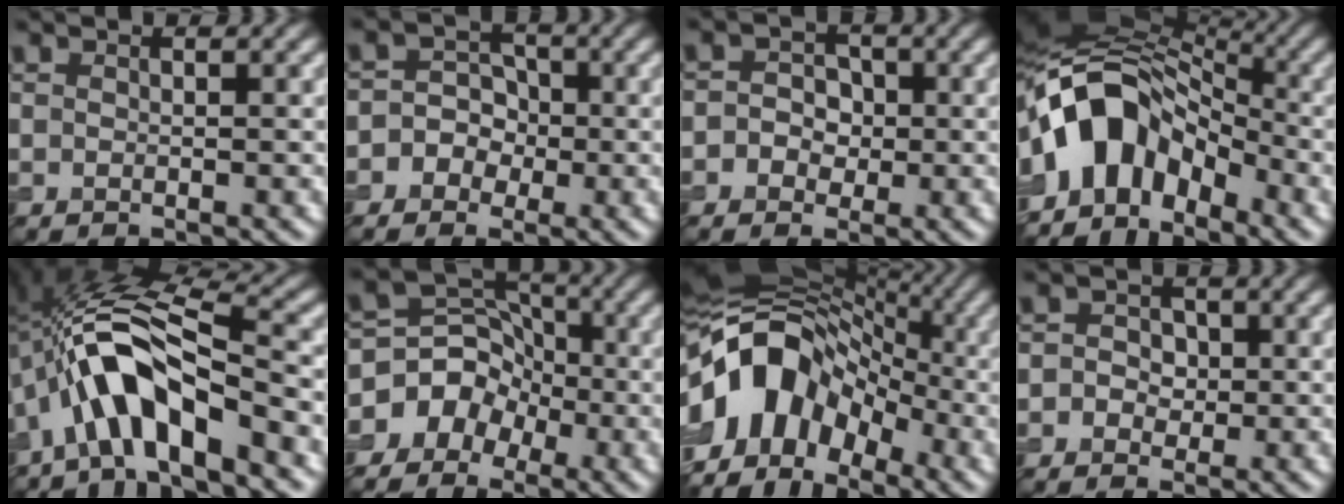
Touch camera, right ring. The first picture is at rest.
{"total": 4.0, "force": [-1.4, 3.6, 0.7], "torque": [0.022, 0.017, -0.042]}
{"total": 2.4, "force": [-0.4, 2.3, 0.8], "torque": [0.010, 0.009, -0.023]}
{"total": 11.1, "force": [-3.3, 7.3, 7.6], "torque": [-0.126, 0.023, -0.073]}
{"total": 9.1, "force": [-3.6, 3.0, 7.8], "torque": [-0.140, 0.022, -0.072]}
{"total": 6.5, "force": [-3.1, 5.4, 1.5], "torque": [0.016, 0.019, -0.067]}
{"total": 11.9, "force": [-3.5, 8.5, 7.6], "torque": [-0.114, 0.024, -0.082]}
{"total": 2.2, "force": [-0.1, 2.1, 0.7], "torque": [0.012, 0.010, -0.024]}